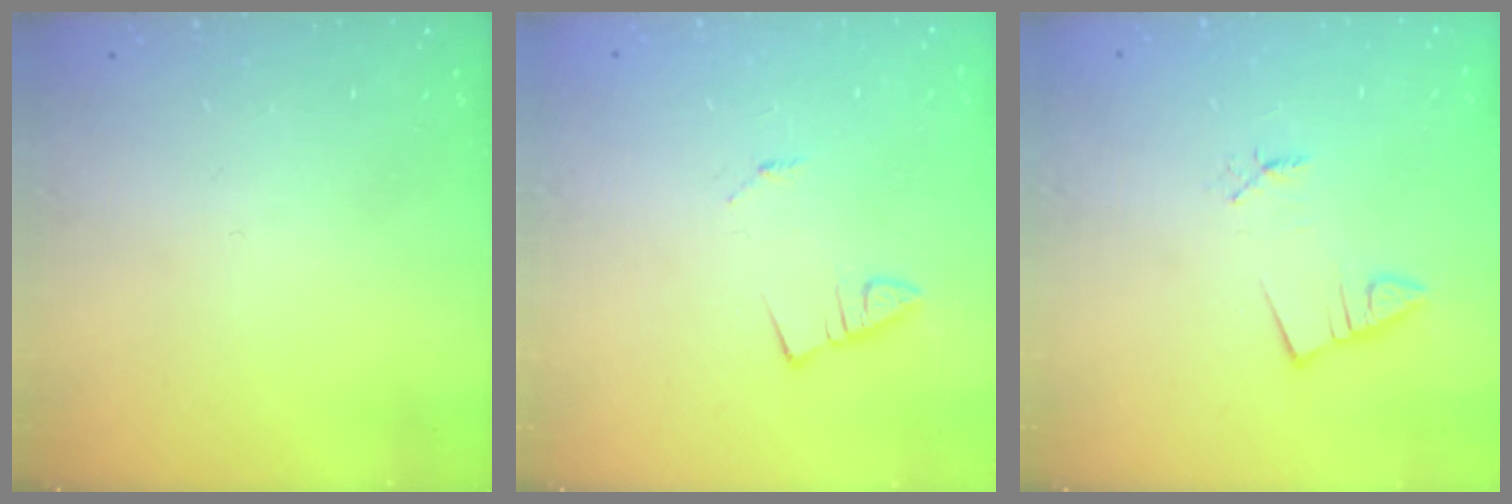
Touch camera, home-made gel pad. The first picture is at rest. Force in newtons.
{"total": 1.0, "press": 1.0, "slide": 0.1}
{"total": 1.4, "press": 1.4, "slide": 0.1}